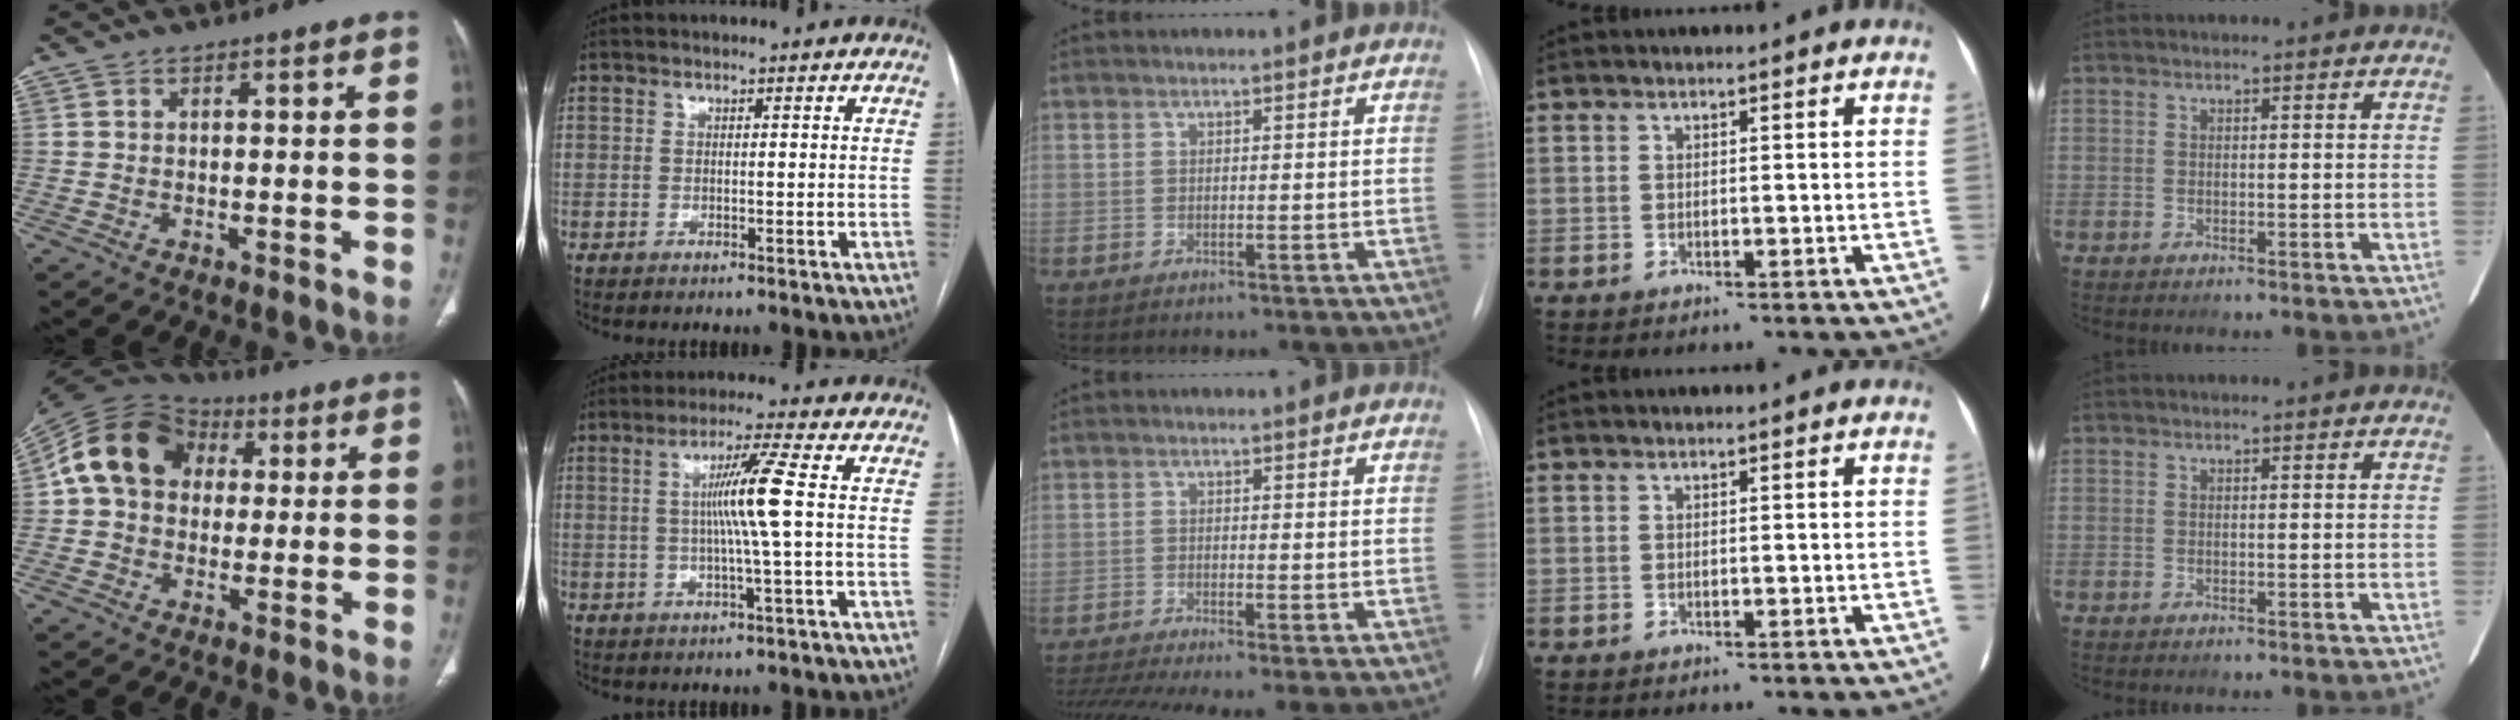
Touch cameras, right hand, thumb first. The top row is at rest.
{"thumb": {"total": 15.2, "force": [2.6, 12.2, 8.8], "torque": [-0.151, 0.029, 0.036]}, "index": {"total": 7.0, "force": [0.4, -1.4, 6.9], "torque": [-0.122, 0.004, 0.010]}, "middle": {"total": 8.4, "force": [-6.3, 0.2, 5.5], "torque": [-0.102, -0.013, -0.106]}}